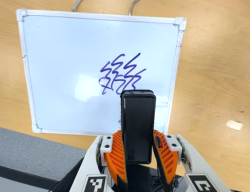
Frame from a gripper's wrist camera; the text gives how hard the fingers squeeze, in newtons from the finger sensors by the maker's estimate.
{"total": 5.3, "left": 3.5, "right": 7.0}